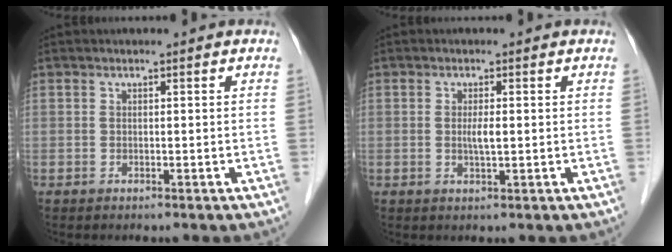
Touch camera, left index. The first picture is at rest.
{"total": 1.8, "force": [0.0, 0.2, 1.8], "torque": [-0.038, -0.002, 0.001]}